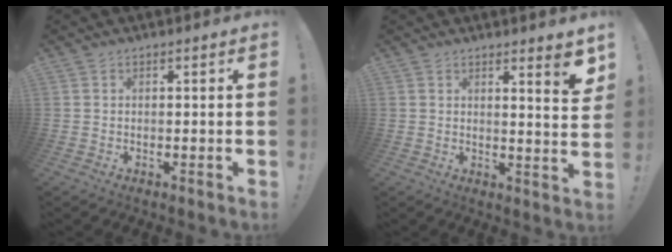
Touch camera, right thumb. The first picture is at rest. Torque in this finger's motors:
{"motor_torque": [-0.02, 0.06, 0.22, 0.32, 0.00]}